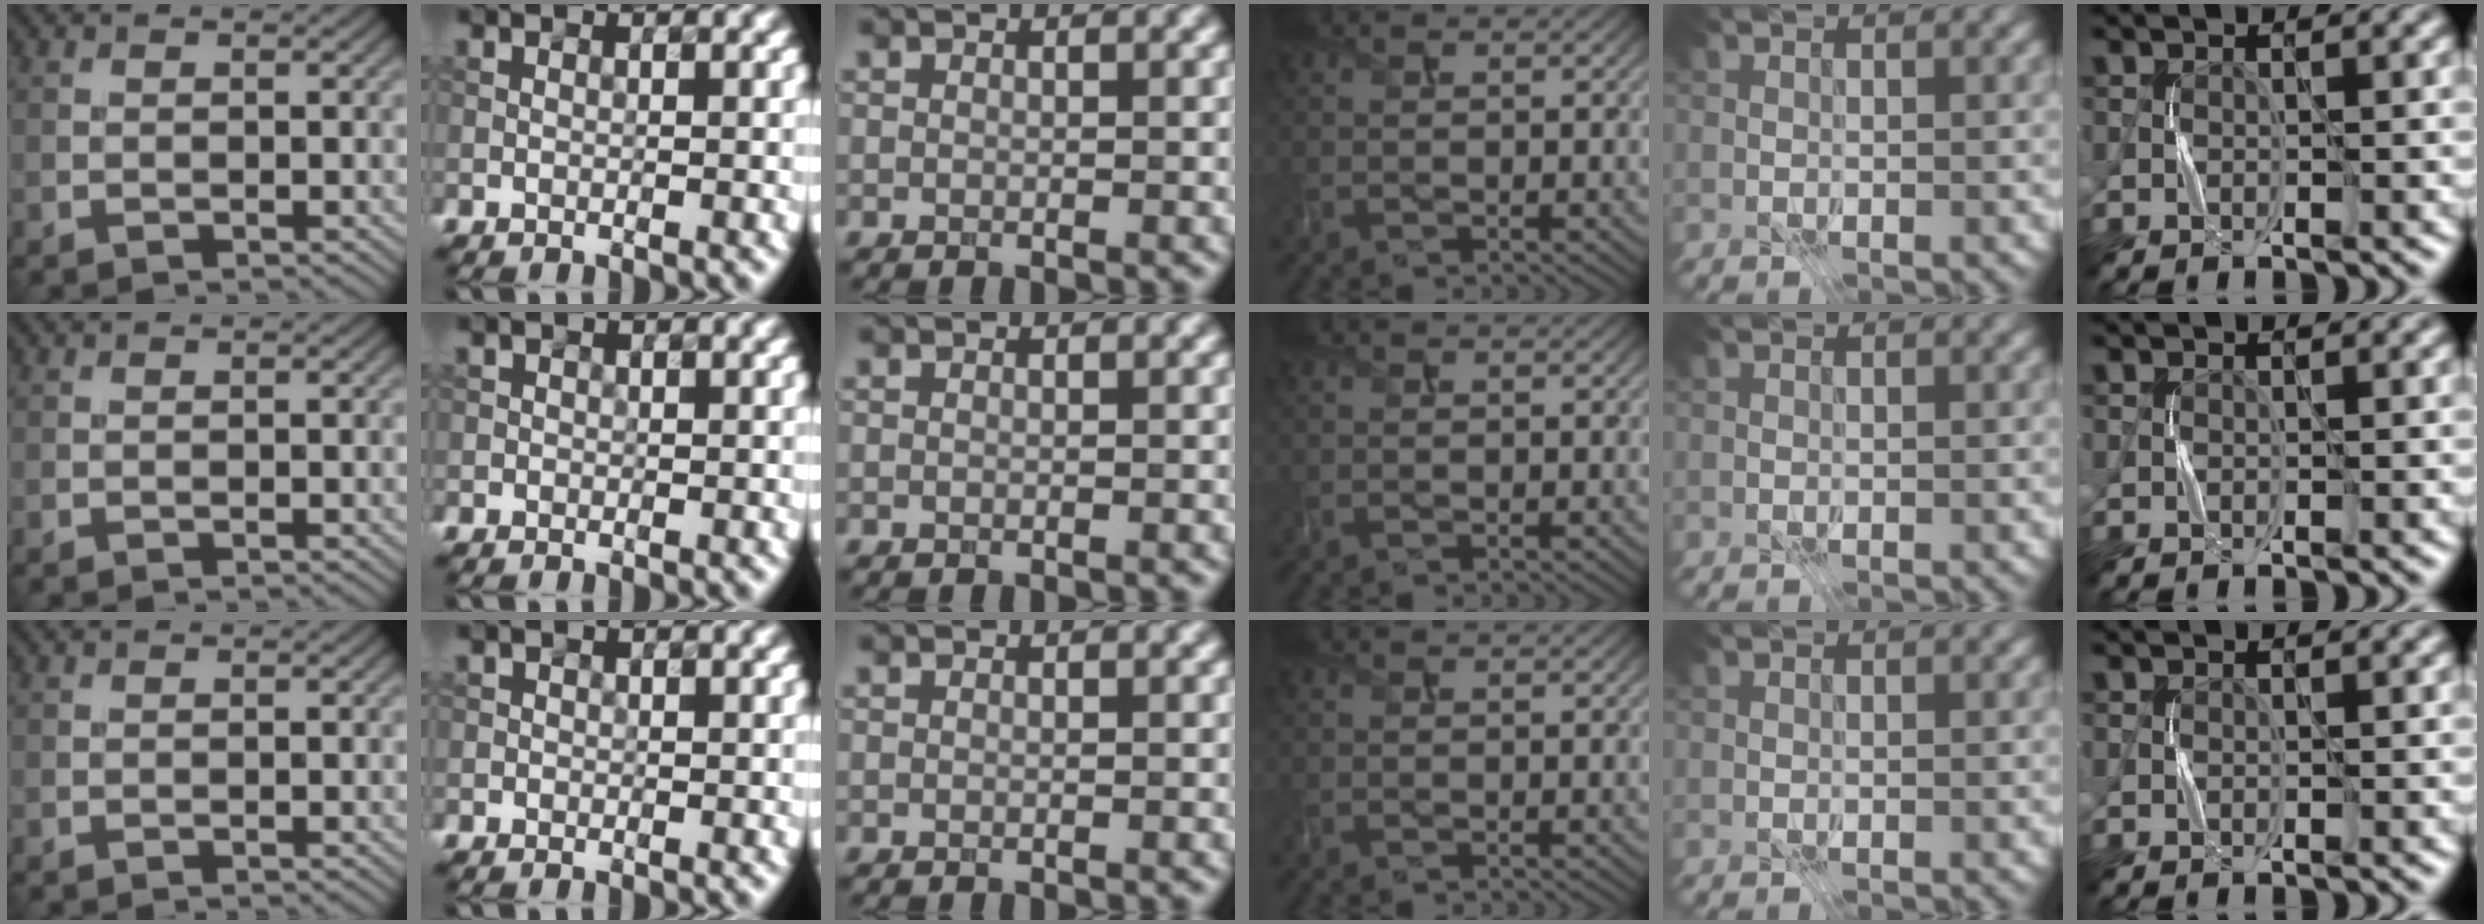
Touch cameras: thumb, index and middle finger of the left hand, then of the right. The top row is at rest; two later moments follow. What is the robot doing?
{"motion": "press", "object": "joystick"}